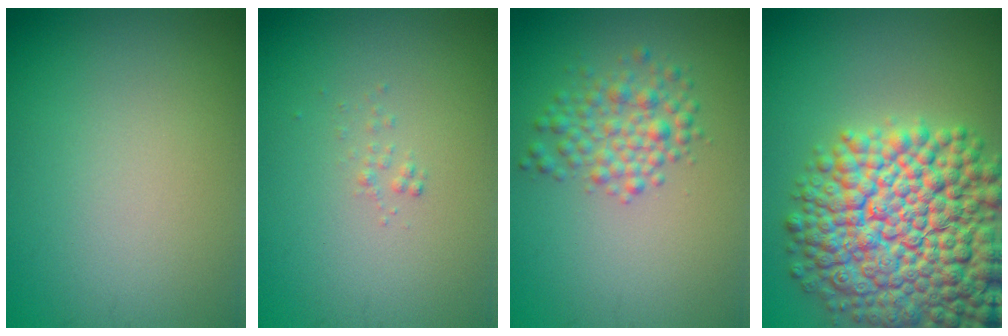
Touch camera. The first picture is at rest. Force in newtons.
{"total": 0.5, "press": 0.5, "slide": 0.0}
{"total": 3.1, "press": 3.1, "slide": 0.0}
{"total": 14.5, "press": 14.5, "slide": 0.6}